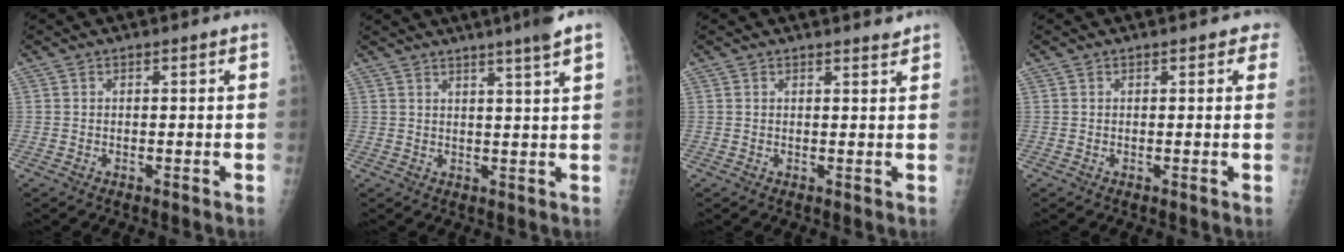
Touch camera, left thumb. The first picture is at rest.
{"total": 6.1, "force": [4.3, -0.8, 4.3], "torque": [-0.060, -0.012, 0.059]}
{"total": 1.2, "force": [1.2, 0.0, 0.2], "torque": [0.001, -0.012, 0.017]}
{"total": 1.6, "force": [1.0, 1.0, 0.8], "torque": [0.011, 0.000, 0.004]}